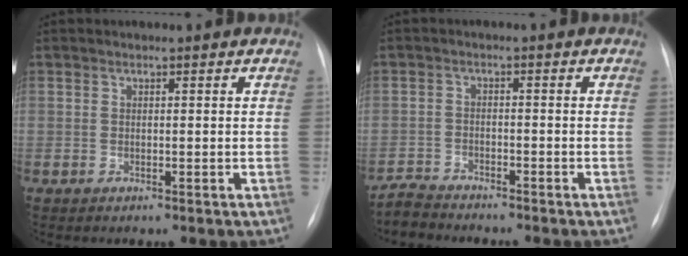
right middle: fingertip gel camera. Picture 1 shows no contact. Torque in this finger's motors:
{"motor_torque": [0.04, -0.04, -0.05, 0.00]}